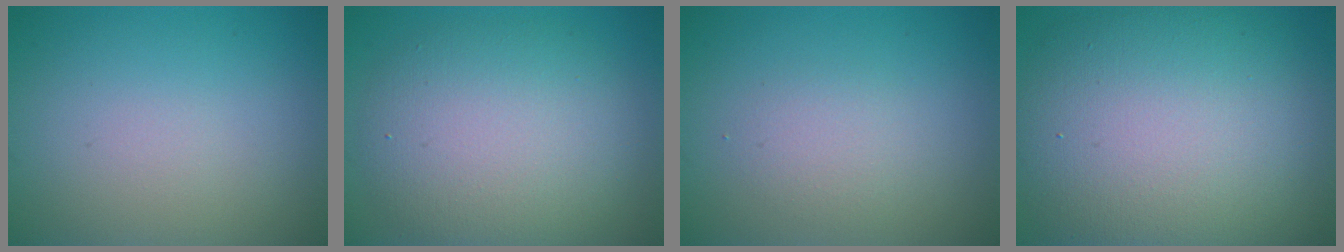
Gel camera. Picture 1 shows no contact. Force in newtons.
{"total": 8.0, "press": 8.0, "slide": 0.4}
{"total": 1.7, "press": 1.7, "slide": 0.1}
{"total": 14.6, "press": 14.6, "slide": 0.9}